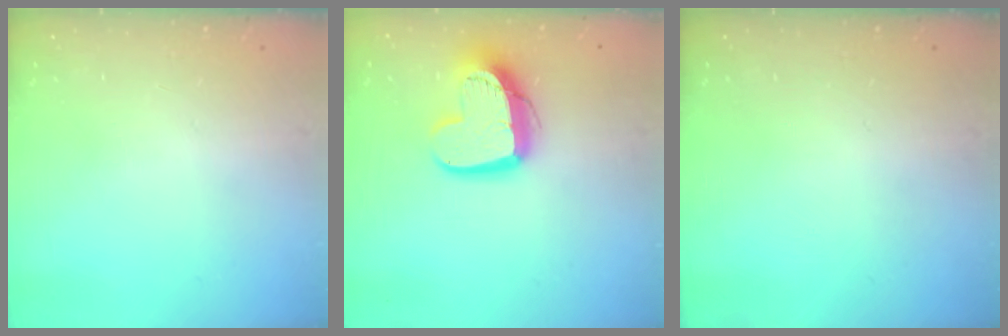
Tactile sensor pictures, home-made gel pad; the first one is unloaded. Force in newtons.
{"total": 14.6, "press": 14.6, "slide": 1.1}
{"total": 0.0}